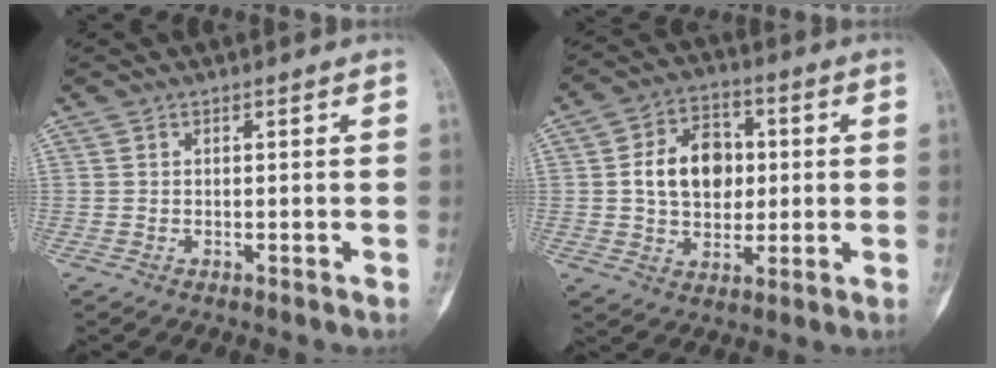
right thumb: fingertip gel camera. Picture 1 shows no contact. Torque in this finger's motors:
{"motor_torque": [1.47, 1.53, 0.45, -0.32, 0.09]}